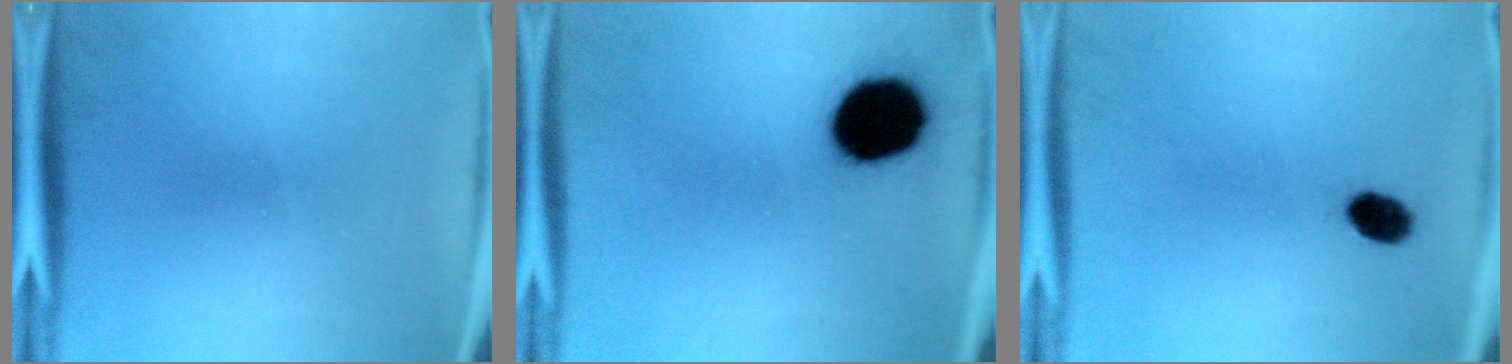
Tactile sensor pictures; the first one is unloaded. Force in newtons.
{"total": 16.2}
{"total": 4.4}